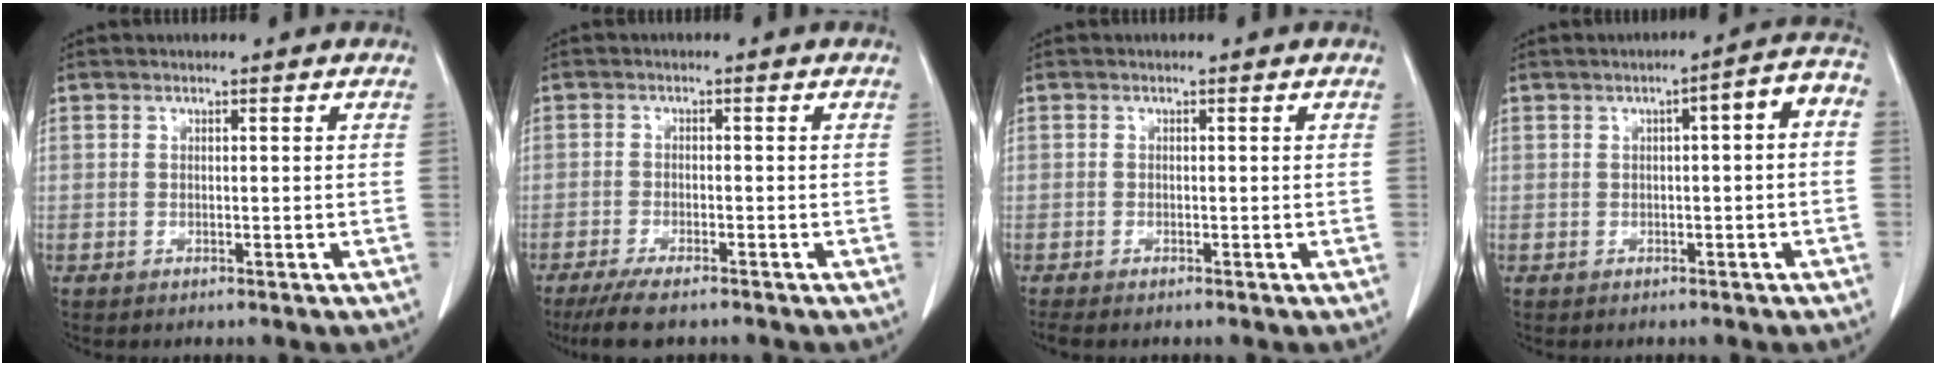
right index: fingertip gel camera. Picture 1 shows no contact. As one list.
[{"total": 6.0, "force": [-4.8, 1.1, 3.5], "torque": [-0.062, -0.014, -0.079]}, {"total": 1.8, "force": [-1.6, 0.2, 0.8], "torque": [-0.012, -0.004, -0.024]}, {"total": 4.8, "force": [0.3, 0.8, 4.8], "torque": [-0.059, 0.021, -0.001]}]